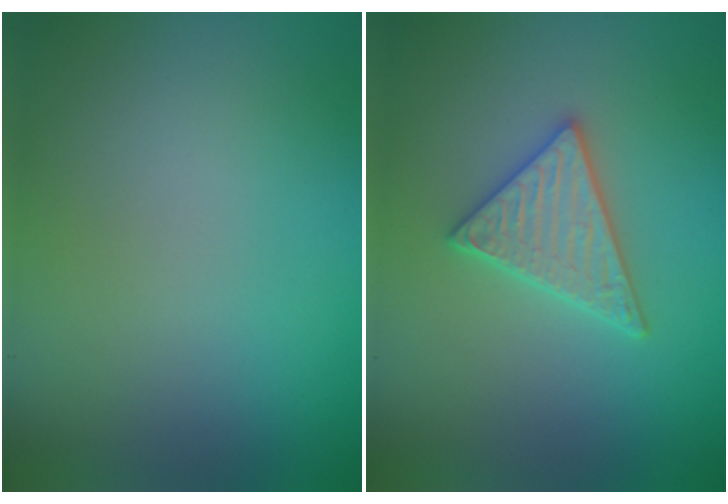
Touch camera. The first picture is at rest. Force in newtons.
{"total": 3.0, "press": 3.0, "slide": 0.5}